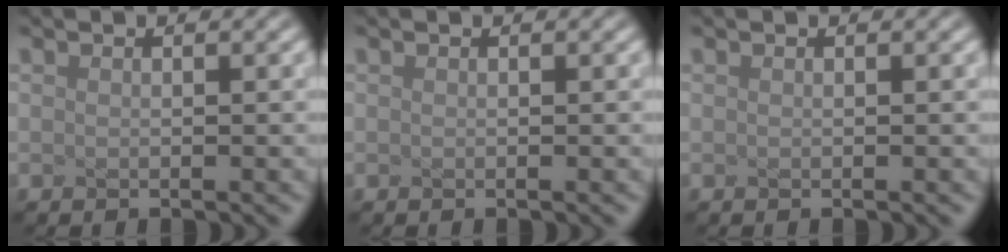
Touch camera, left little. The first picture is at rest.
{"total": 0.0}
{"total": 0.0}